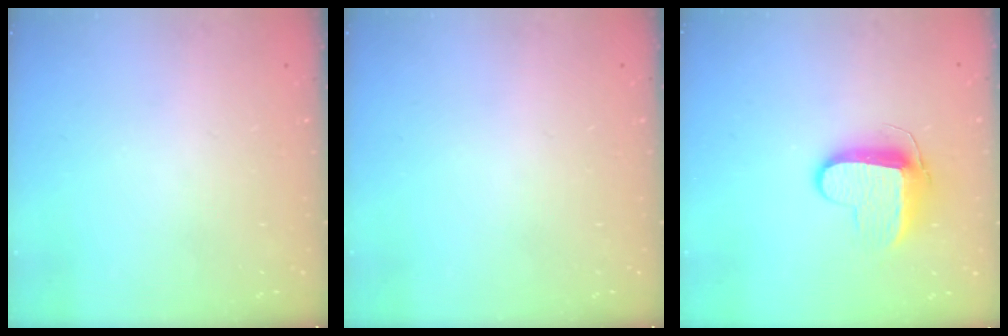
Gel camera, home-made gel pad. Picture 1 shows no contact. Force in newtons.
{"total": 0.0}
{"total": 9.9, "press": 9.9, "slide": 0.7}